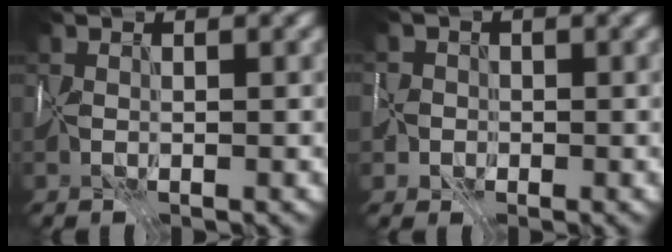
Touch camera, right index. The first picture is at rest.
{"total": 3.4, "force": [-1.0, 3.1, 0.8], "torque": [0.006, 0.010, -0.038]}